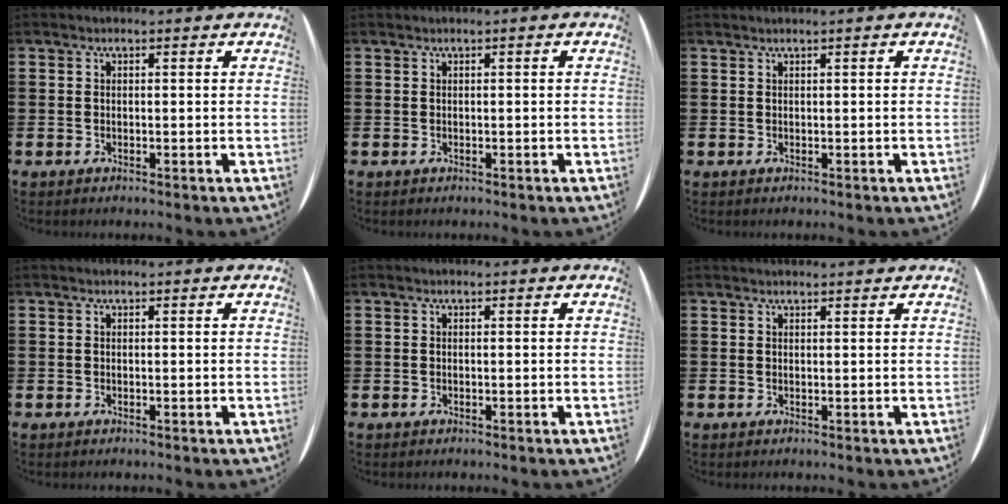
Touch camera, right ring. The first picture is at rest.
{"total": 0.0}
{"total": 0.0}
{"total": 0.0}
{"total": 0.0}
{"total": 0.6, "force": [0.6, -0.1, -0.1], "torque": [0.002, 0.000, 0.012]}